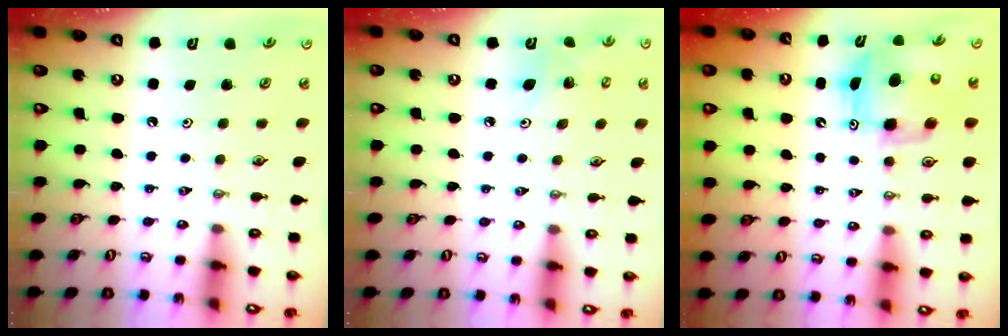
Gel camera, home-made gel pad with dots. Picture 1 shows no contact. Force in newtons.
{"total": 5.4, "press": 5.1, "slide": 1.7}
{"total": 8.8, "press": 8.7, "slide": 1.8}